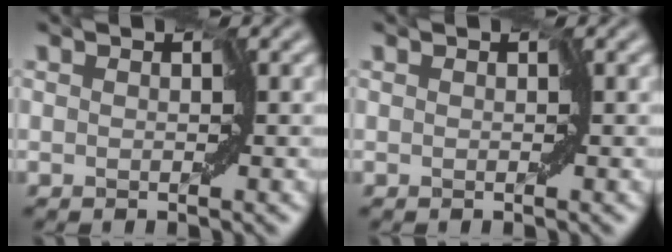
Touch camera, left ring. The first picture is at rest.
{"total": 0.0}